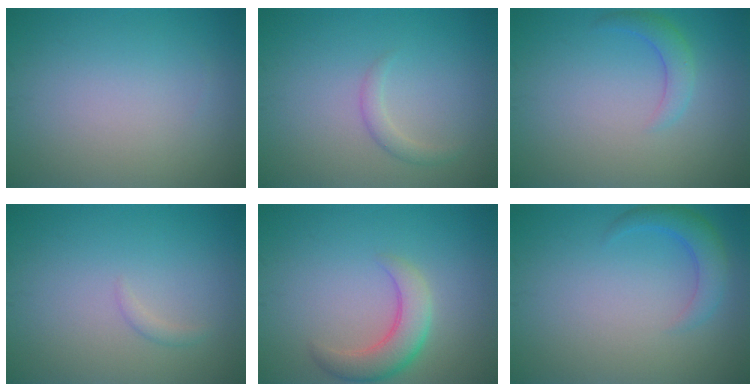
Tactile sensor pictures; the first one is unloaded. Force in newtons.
{"total": 1.3, "press": 1.3, "slide": 0.1}
{"total": 2.1, "press": 2.1, "slide": 0.2}
{"total": 0.7, "press": 0.7, "slide": 0.1}
{"total": 4.1, "press": 4.1, "slide": 0.3}
{"total": 2.7, "press": 2.6, "slide": 0.3}